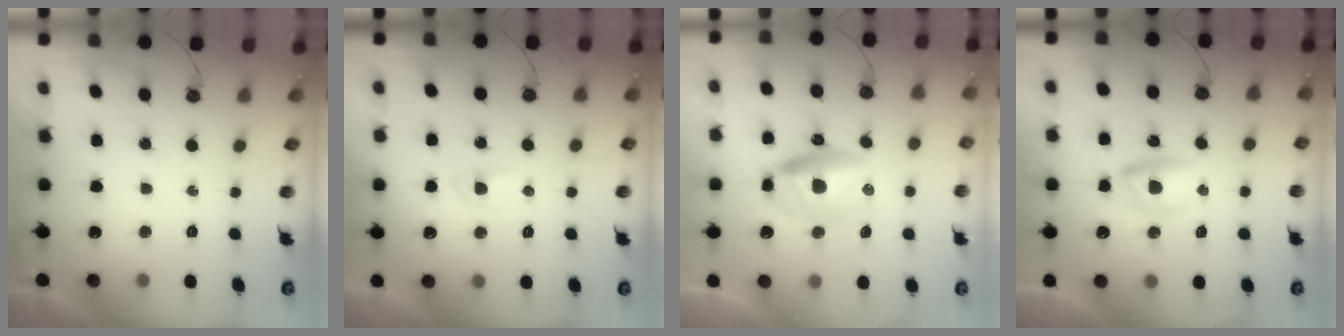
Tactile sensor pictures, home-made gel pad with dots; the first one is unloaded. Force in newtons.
{"total": 2.2, "press": 2.2, "slide": 0.4}
{"total": 16.6, "press": 13.8, "slide": 9.3}
{"total": 5.0, "press": 4.9, "slide": 0.6}